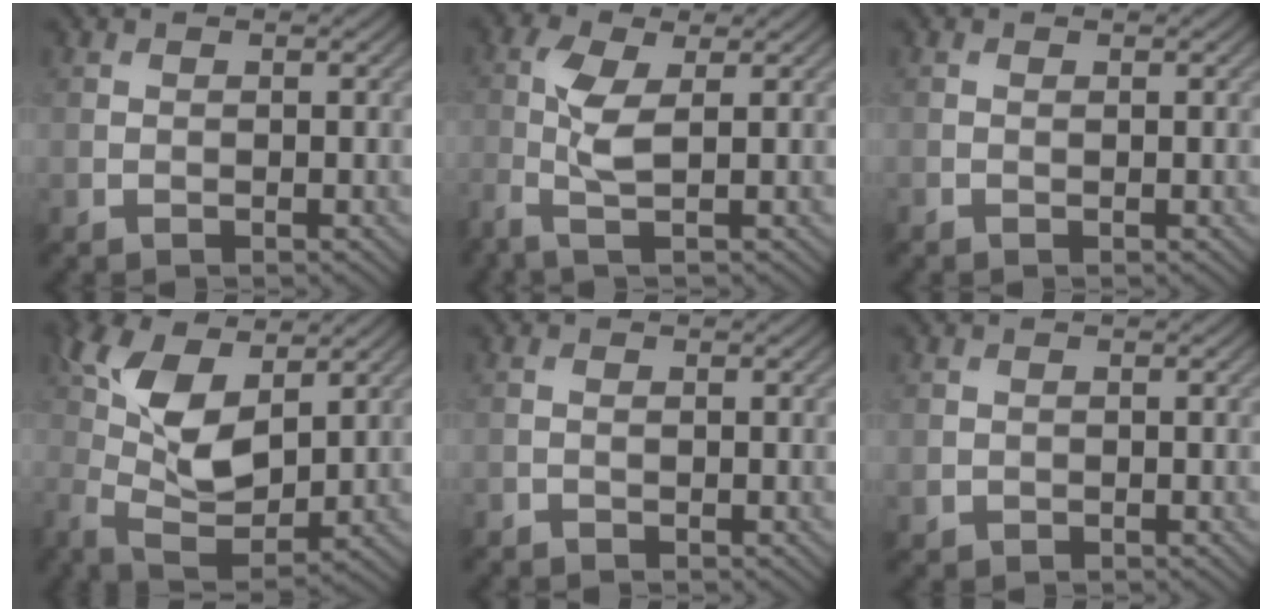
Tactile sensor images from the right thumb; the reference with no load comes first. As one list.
[{"total": 4.3, "force": [-0.5, 1.0, 4.1], "torque": [-0.105, 0.001, -0.018]}, {"total": 0.0}, {"total": 9.7, "force": [3.0, 4.8, 7.8], "torque": [-0.184, 0.005, 0.052]}, {"total": 0.6, "force": [-0.5, 0.3, 0.3], "torque": [-0.007, 0.000, -0.010]}, {"total": 1.0, "force": [-0.1, 0.9, 0.1], "torque": [-0.003, -0.008, -0.003]}]